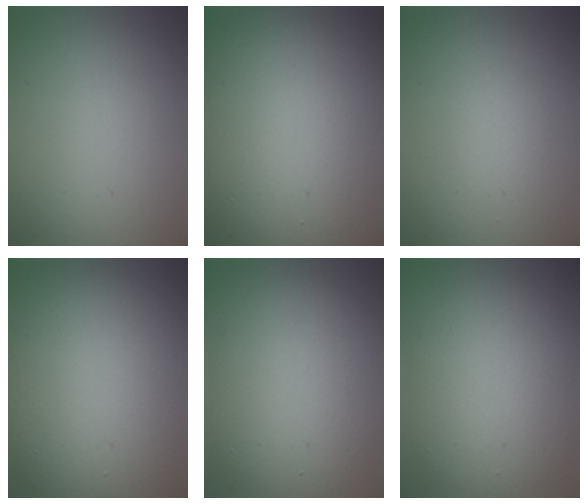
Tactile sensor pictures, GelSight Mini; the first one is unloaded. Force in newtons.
{"total": 19.6, "press": 19.6, "slide": 0.7}
{"total": 0.9, "press": 0.9, "slide": 0.2}
{"total": 12.4, "press": 12.3, "slide": 0.7}
{"total": 8.4, "press": 8.4, "slide": 0.7}
{"total": 7.8, "press": 7.8, "slide": 0.5}